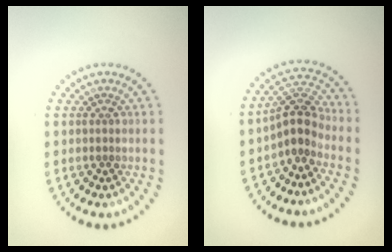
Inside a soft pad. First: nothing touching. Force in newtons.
{"total": 3.4, "press": 2.7, "slide": 2.1}